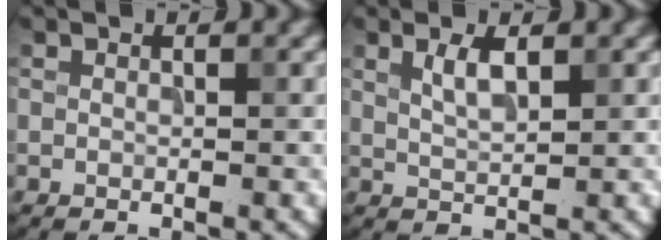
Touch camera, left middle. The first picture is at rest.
{"total": 2.0, "force": [1.1, 0.6, 1.6], "torque": [-0.034, -0.002, 0.022]}